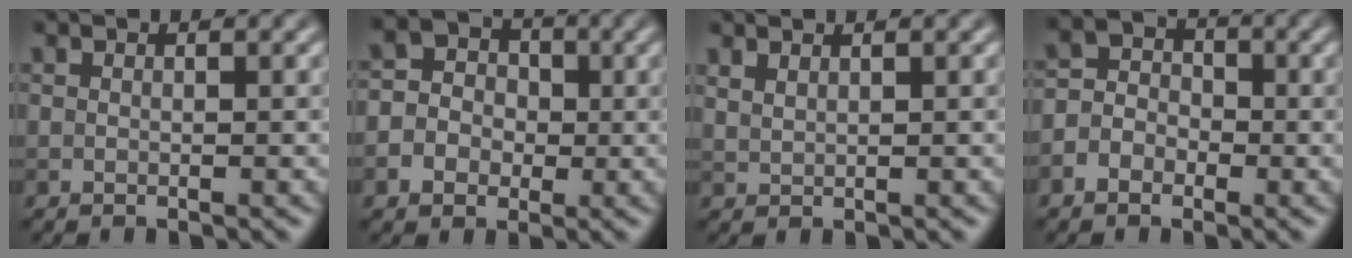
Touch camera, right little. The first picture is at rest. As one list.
[{"total": 5.5, "force": [-1.2, 5.0, 1.8], "torque": [-0.014, 0.016, -0.037]}, {"total": 1.1, "force": [1.0, 0.3, 0.4], "torque": [-0.014, 0.000, 0.023]}, {"total": 3.7, "force": [-1.4, 3.0, 1.6], "torque": [-0.007, 0.008, -0.031]}]